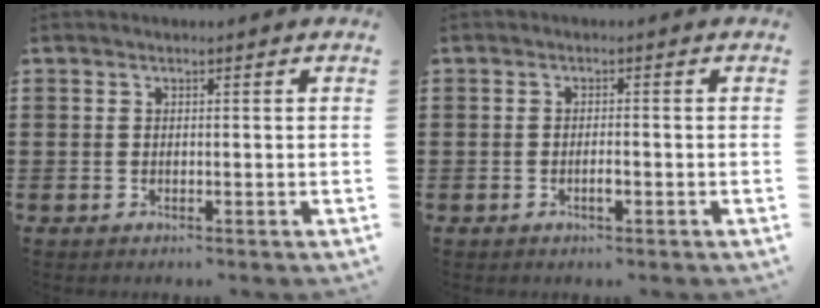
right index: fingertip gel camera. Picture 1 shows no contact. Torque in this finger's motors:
{"motor_torque": [-0.55, 0.54, -0.03, 0.01]}